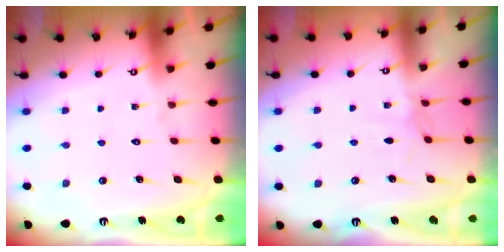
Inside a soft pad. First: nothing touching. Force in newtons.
{"total": 1.5, "press": 1.5, "slide": 0.4}